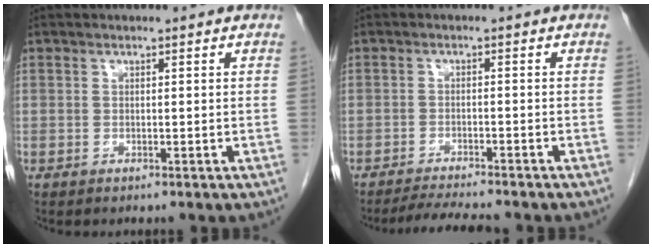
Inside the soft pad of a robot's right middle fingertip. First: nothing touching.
{"total": 5.5, "force": [-5.1, -0.3, 1.9], "torque": [-0.037, -0.018, -0.083]}